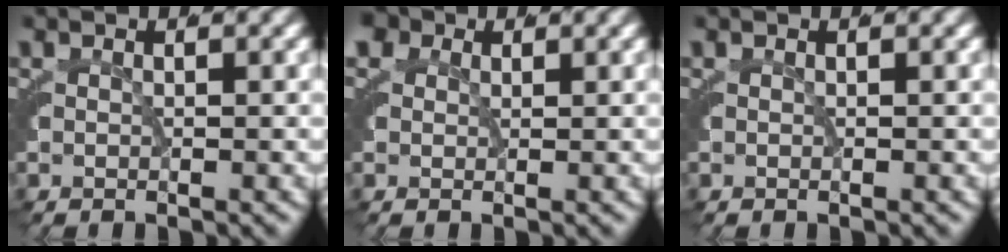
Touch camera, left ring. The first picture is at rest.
{"total": 2.8, "force": [1.0, 2.4, 1.0], "torque": [-0.042, -0.007, 0.016]}
{"total": 0.0}